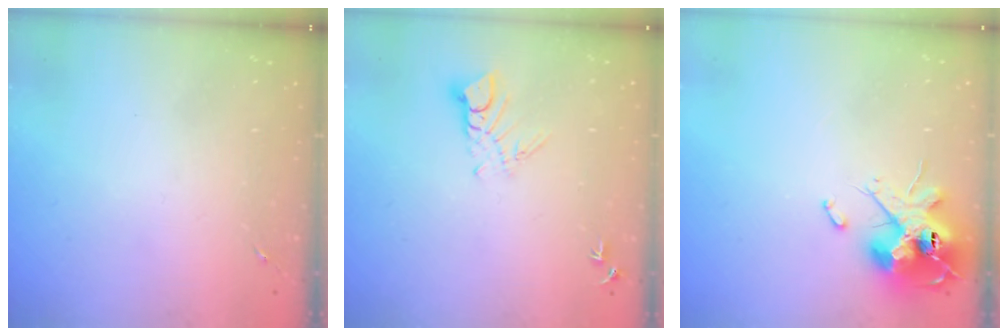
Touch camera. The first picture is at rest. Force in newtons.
{"total": 5.9, "press": 5.9, "slide": 0.5}
{"total": 13.9, "press": 13.8, "slide": 1.3}